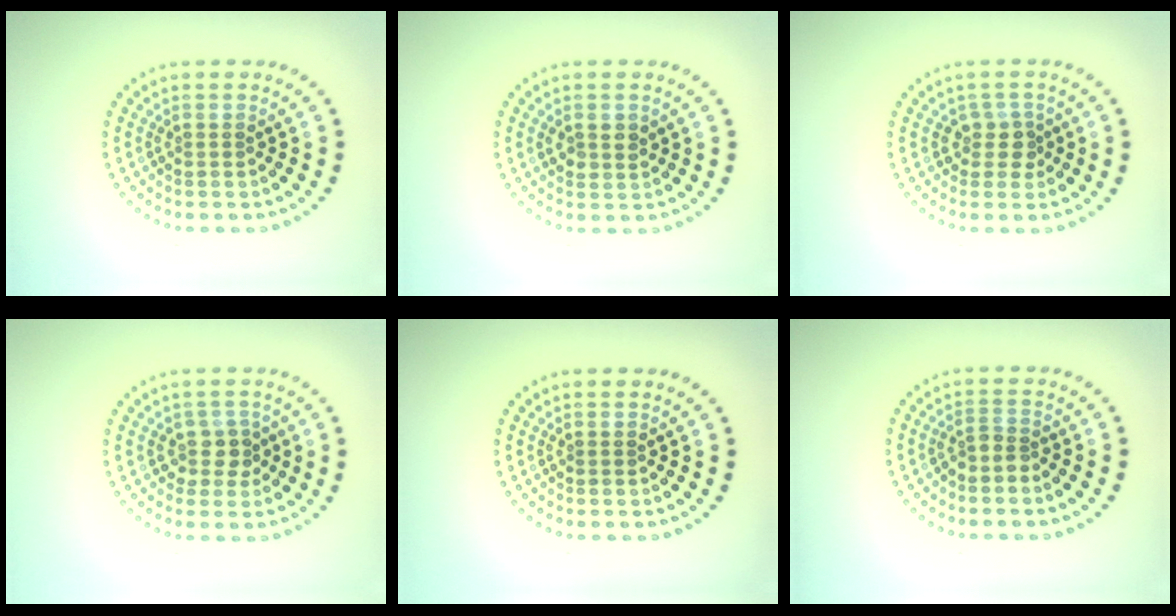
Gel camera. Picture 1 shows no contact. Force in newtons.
{"total": 1.5, "press": 1.5, "slide": 0.4}
{"total": 2.0, "press": 1.6, "slide": 1.2}
{"total": 2.0, "press": 1.7, "slide": 1.2}
{"total": 0.0}
{"total": 1.6, "press": 1.2, "slide": 1.0}